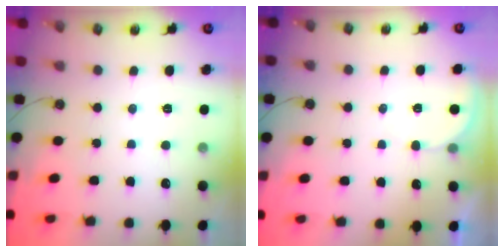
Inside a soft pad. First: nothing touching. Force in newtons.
{"total": 2.6, "press": 2.6, "slide": 0.2}